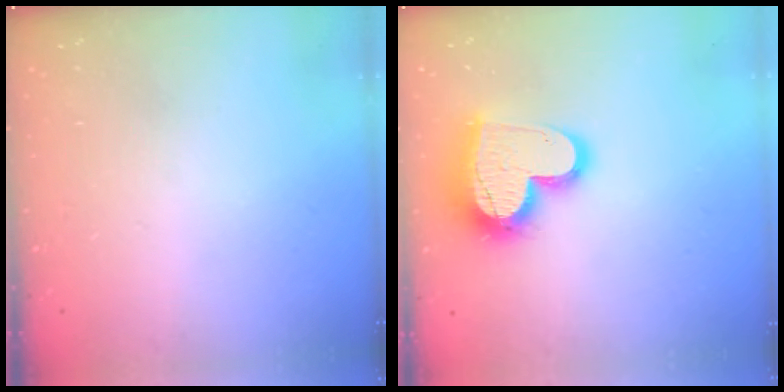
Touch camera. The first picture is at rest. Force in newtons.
{"total": 17.9, "press": 17.9, "slide": 1.5}